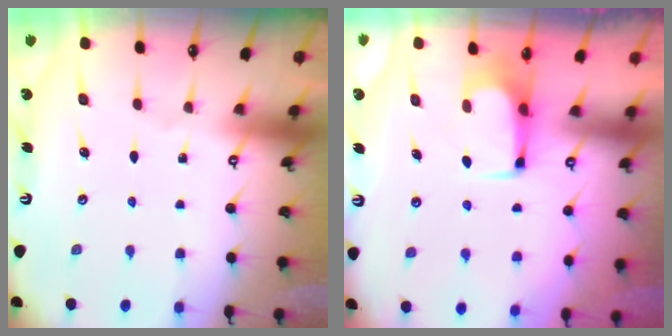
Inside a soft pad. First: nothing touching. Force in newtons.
{"total": 4.0, "press": 3.9, "slide": 0.4}